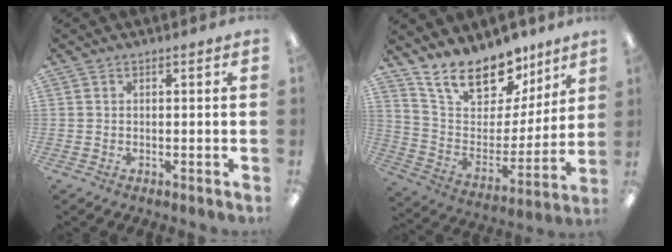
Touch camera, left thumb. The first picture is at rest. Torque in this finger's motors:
{"motor_torque": [0.30, 0.24, 1.36, -1.41, 0.06]}